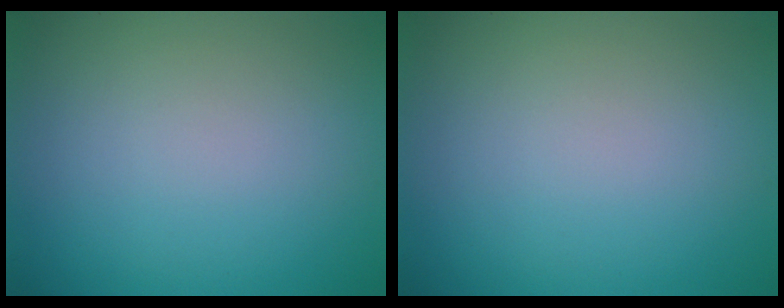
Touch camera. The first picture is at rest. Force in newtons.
{"total": 0.0}